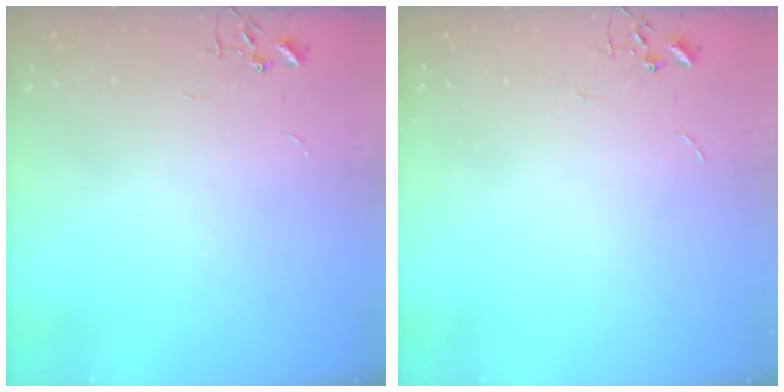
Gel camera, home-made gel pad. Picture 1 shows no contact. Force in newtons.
{"total": 0.0}